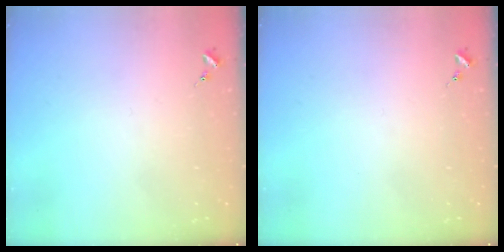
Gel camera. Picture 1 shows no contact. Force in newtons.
{"total": 0.0}